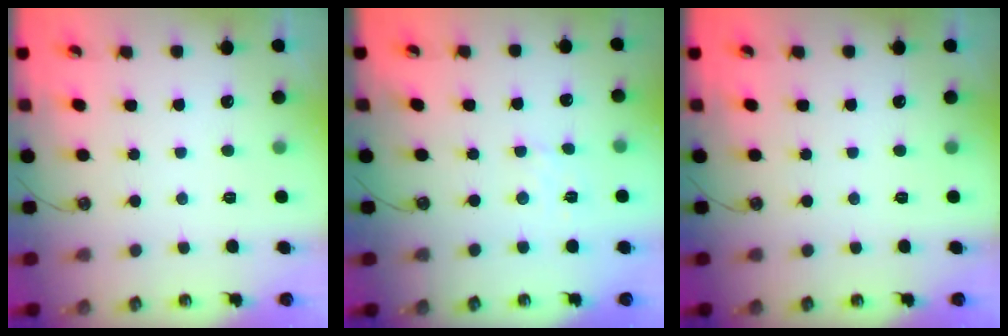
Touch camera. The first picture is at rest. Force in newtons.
{"total": 2.8, "press": 2.8, "slide": 0.5}
{"total": 0.0}